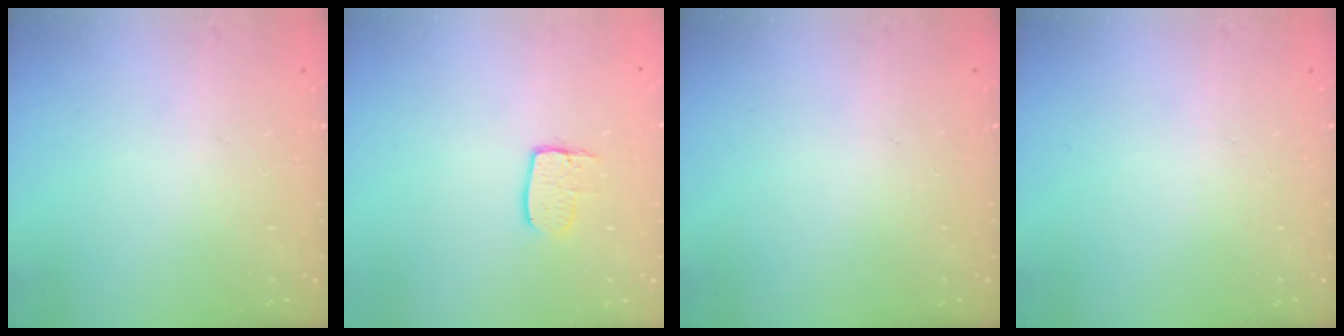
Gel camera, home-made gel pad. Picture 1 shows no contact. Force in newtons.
{"total": 6.8, "press": 6.8, "slide": 0.4}
{"total": 0.0}
{"total": 0.0}